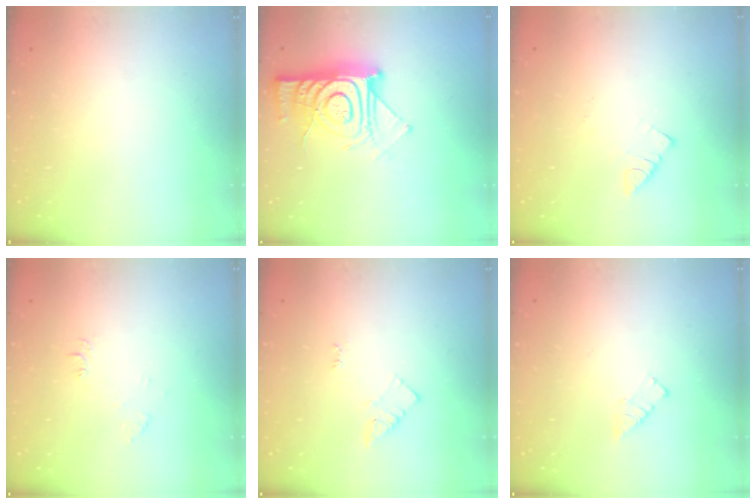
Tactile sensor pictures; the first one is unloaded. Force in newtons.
{"total": 15.0, "press": 14.9, "slide": 1.3}
{"total": 2.4, "press": 2.4, "slide": 0.4}
{"total": 4.9, "press": 4.9, "slide": 0.7}
{"total": 3.5, "press": 3.4, "slide": 0.4}
{"total": 3.3, "press": 3.3, "slide": 0.2}